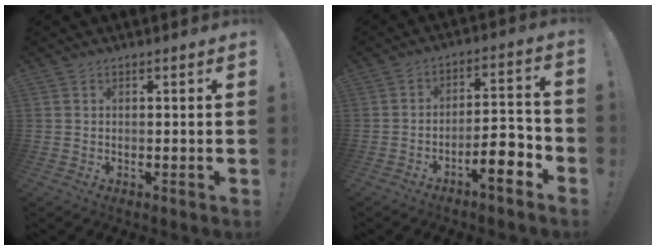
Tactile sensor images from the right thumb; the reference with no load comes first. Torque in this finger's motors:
{"motor_torque": [1.22, 1.36, 0.81, -1.15, 0.32]}